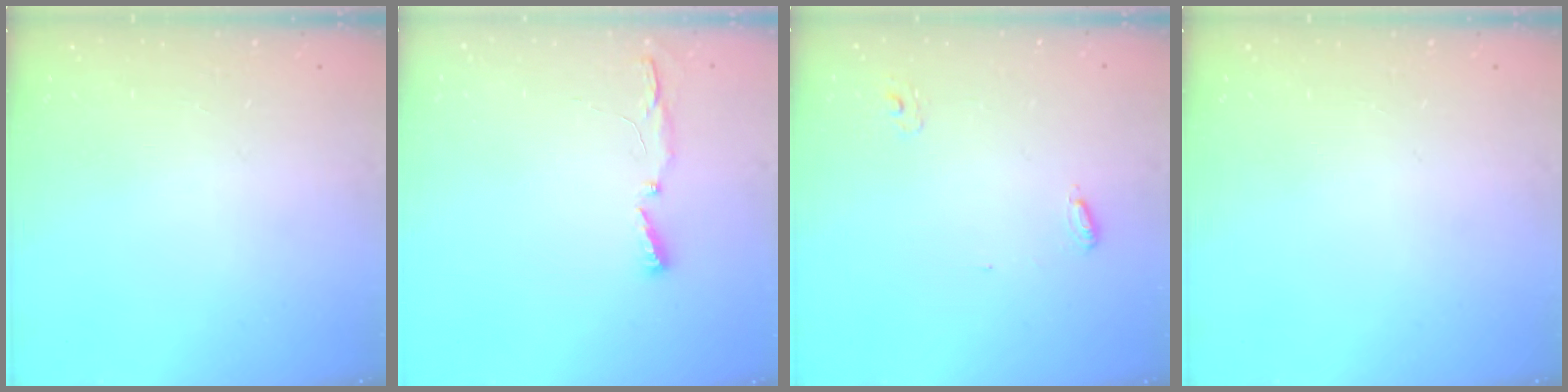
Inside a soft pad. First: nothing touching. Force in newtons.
{"total": 3.5, "press": 3.4, "slide": 0.8}
{"total": 4.2, "press": 4.2, "slide": 0.3}
{"total": 0.0}